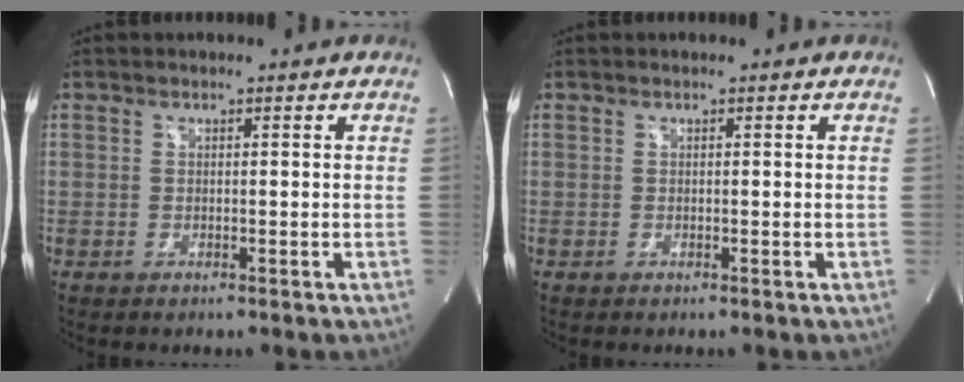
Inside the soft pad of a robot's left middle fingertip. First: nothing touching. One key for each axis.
{"total": 0.0}